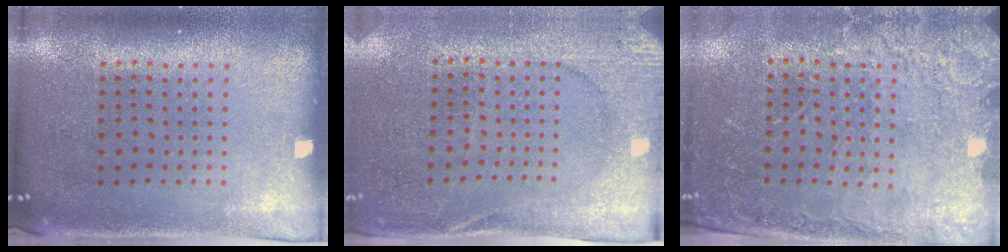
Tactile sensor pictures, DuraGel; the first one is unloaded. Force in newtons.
{"total": 2.6, "press": 2.5, "slide": 0.4}
{"total": 2.5, "press": 2.5, "slide": 0.5}